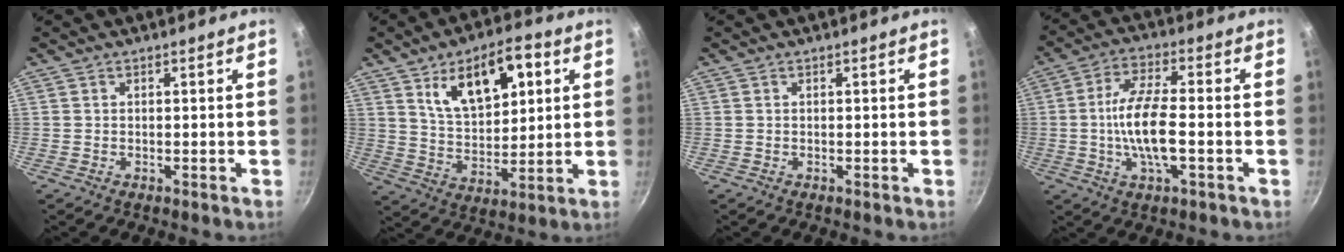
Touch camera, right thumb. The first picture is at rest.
{"total": 14.9, "force": [6.1, 7.7, 11.2], "torque": [-0.144, -0.016, 0.108]}
{"total": 0.0}
{"total": 11.5, "force": [-1.5, 4.0, 10.7], "torque": [-0.213, 0.013, -0.031]}